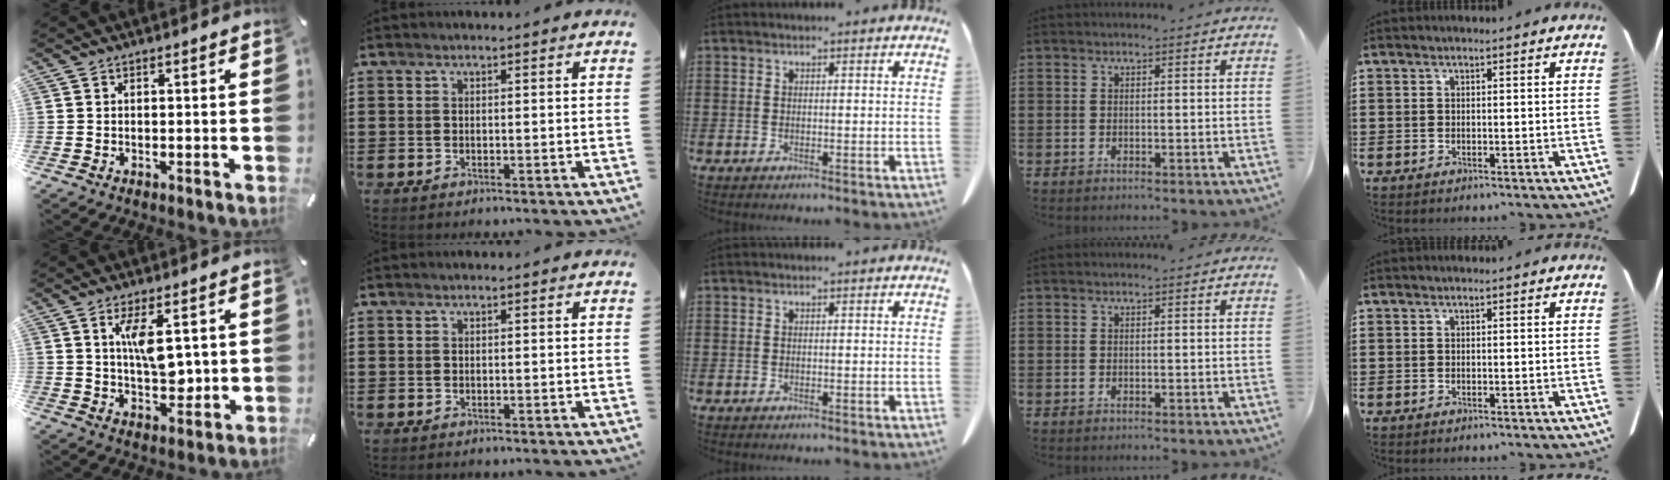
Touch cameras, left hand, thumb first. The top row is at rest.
{"thumb": {"total": 8.7, "force": [2.4, 4.1, 7.3], "torque": [-0.128, -0.006, 0.036]}}